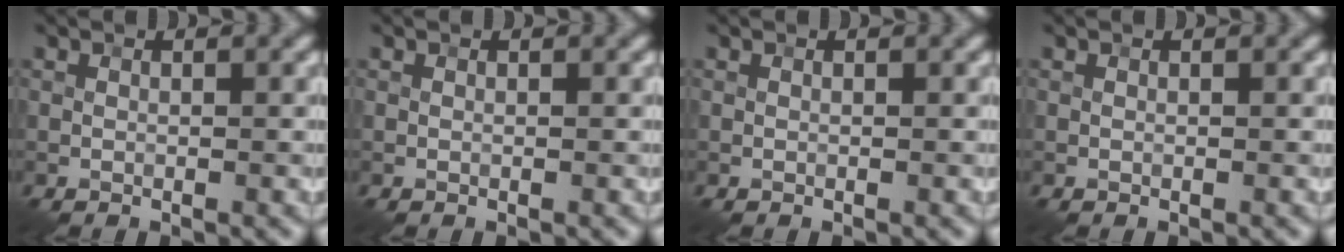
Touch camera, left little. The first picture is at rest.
{"total": 0.0}
{"total": 0.0}
{"total": 0.0}